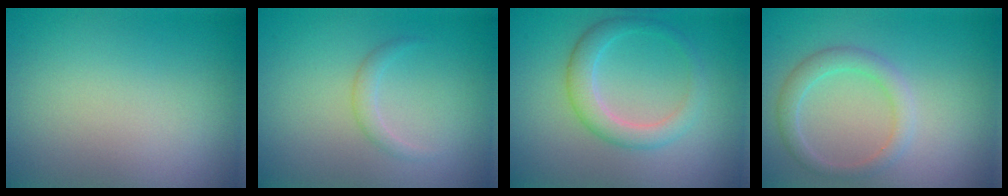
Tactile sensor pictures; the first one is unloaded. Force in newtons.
{"total": 1.2, "press": 1.2, "slide": 0.1}
{"total": 3.0, "press": 3.0, "slide": 0.2}
{"total": 2.2, "press": 2.2, "slide": 0.1}